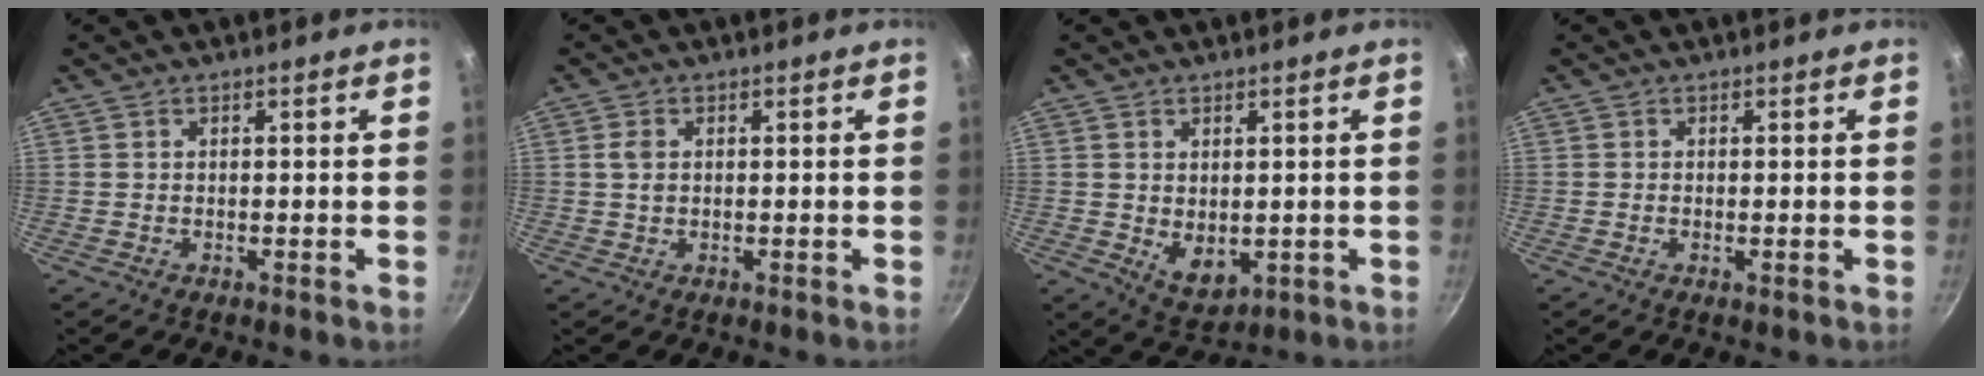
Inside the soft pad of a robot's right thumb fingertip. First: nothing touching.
{"total": 2.2, "force": [0.4, 1.5, 1.5], "torque": [-0.030, 0.001, 0.006]}
{"total": 5.7, "force": [0.3, 3.8, 4.3], "torque": [-0.056, -0.019, 0.019]}
{"total": 0.6, "force": [-0.1, 0.2, 0.5], "torque": [-0.011, -0.001, -0.004]}